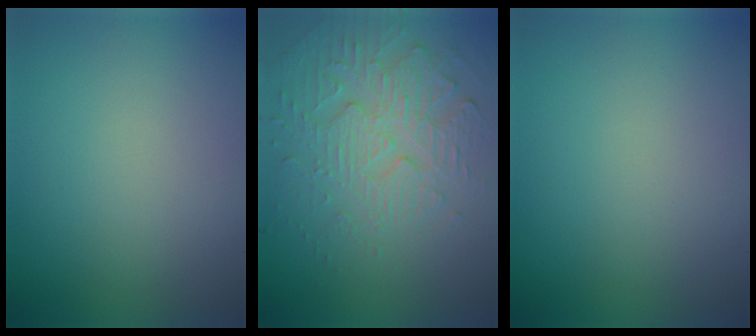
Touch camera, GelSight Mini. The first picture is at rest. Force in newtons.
{"total": 5.8, "press": 3.5, "slide": 4.7}
{"total": 0.0}